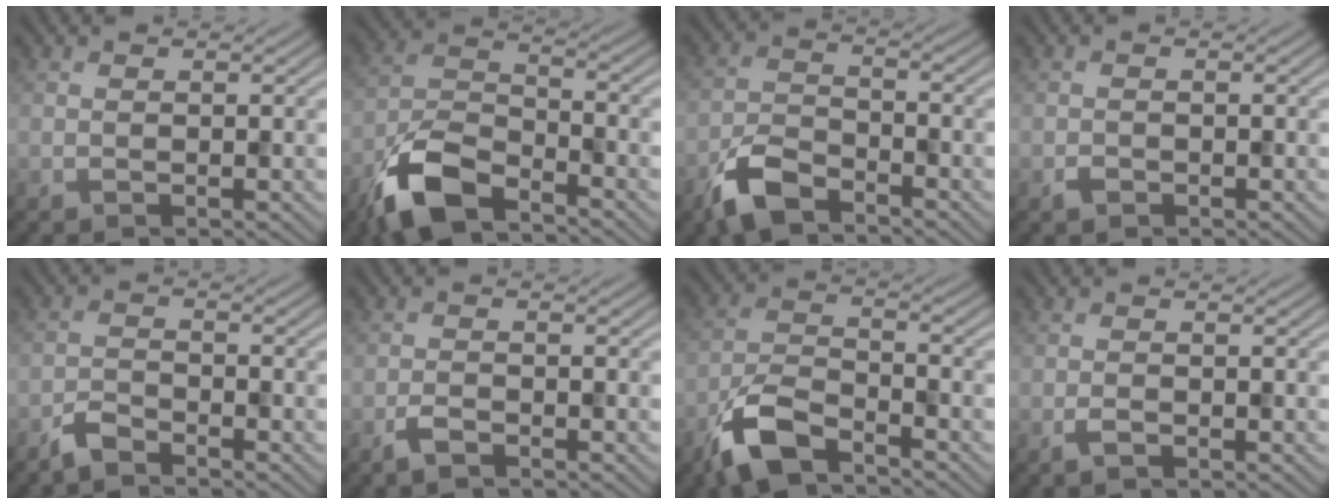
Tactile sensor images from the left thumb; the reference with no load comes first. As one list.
[{"total": 10.0, "force": [-7.0, 3.9, 6.0], "torque": [-0.115, -0.009, -0.157]}, {"total": 6.4, "force": [-4.6, 2.7, 3.5], "torque": [-0.071, -0.004, -0.106]}, {"total": 1.0, "force": [-0.6, 0.6, 0.4], "torque": [-0.006, -0.002, -0.013]}, {"total": 2.8, "force": [-2.5, 0.7, 1.1], "torque": [-0.022, 0.001, -0.058]}, {"total": 2.0, "force": [-1.5, 0.6, 1.1], "torque": [-0.026, 0.000, -0.034]}, {"total": 7.9, "force": [-5.6, 2.9, 4.8], "torque": [-0.099, -0.004, -0.126]}, {"total": 1.3, "force": [-0.8, 0.4, 0.9], "torque": [-0.021, -0.001, -0.016]}]